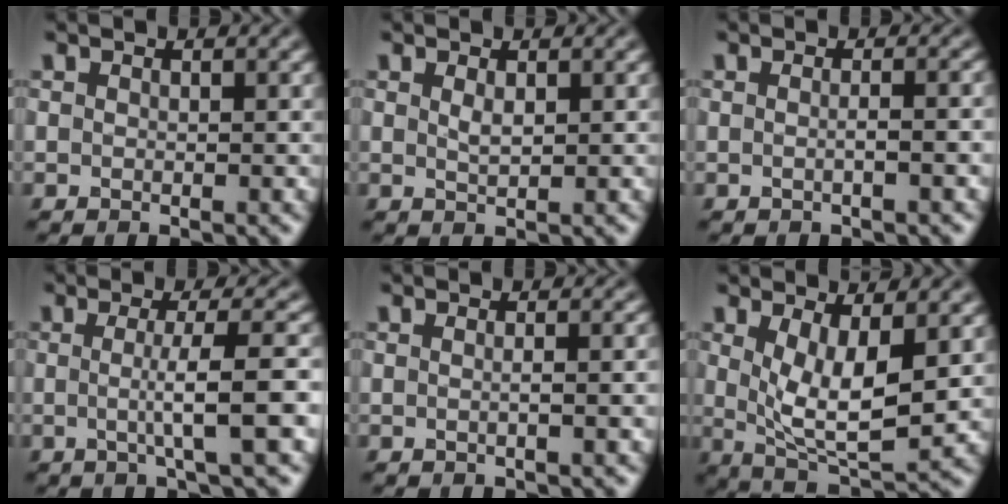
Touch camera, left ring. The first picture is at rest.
{"total": 1.0, "force": [0.4, 0.3, 0.8], "torque": [-0.019, -0.001, 0.010]}
{"total": 2.1, "force": [0.0, 0.8, 1.9], "torque": [-0.010, 0.001, -0.009]}
{"total": 5.0, "force": [-0.3, 0.8, 4.9], "torque": [-0.073, -0.001, -0.008]}
{"total": 2.5, "force": [0.1, 1.1, 2.3], "torque": [-0.008, 0.004, -0.012]}
{"total": 6.2, "force": [1.0, 2.3, 5.6], "torque": [-0.108, -0.017, 0.024]}